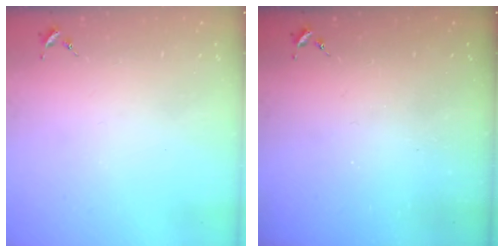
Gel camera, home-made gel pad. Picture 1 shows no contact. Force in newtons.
{"total": 0.0}